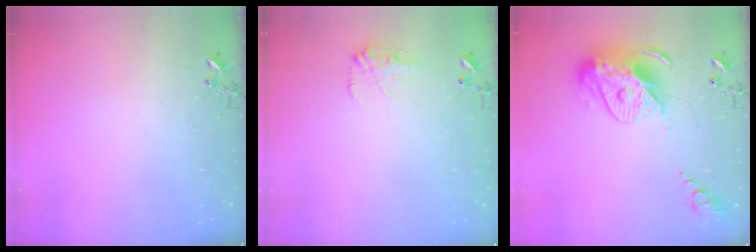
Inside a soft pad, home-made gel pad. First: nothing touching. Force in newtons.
{"total": 9.8, "press": 9.8, "slide": 0.4}
{"total": 13.9, "press": 13.8, "slide": 1.3}